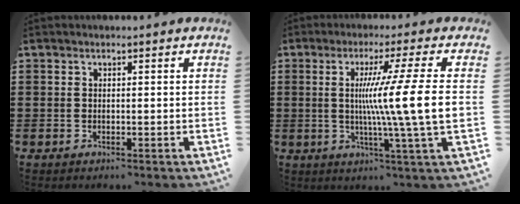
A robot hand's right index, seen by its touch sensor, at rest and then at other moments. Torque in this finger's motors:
{"motor_torque": [2.14, 0.00, 1.05, 0.21]}